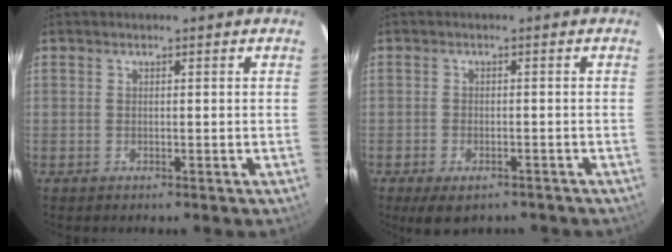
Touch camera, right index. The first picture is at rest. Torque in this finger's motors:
{"motor_torque": [0.66, -0.92, 0.29, 0.04]}